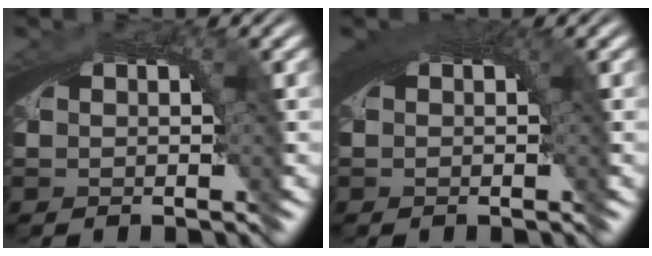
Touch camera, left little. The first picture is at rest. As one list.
[{"total": 2.4, "force": [1.0, 0.6, 2.1], "torque": [-0.023, 0.007, 0.013]}]